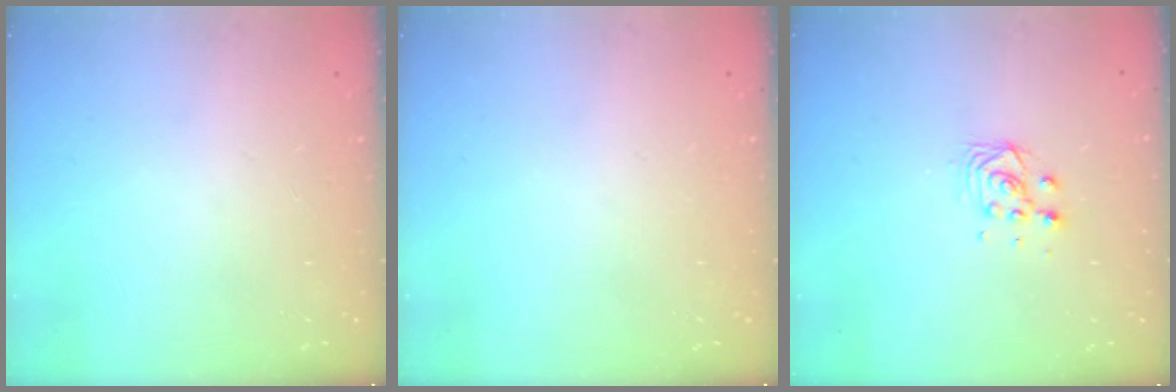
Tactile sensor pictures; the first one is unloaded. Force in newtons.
{"total": 0.0}
{"total": 5.0, "press": 5.0, "slide": 0.3}